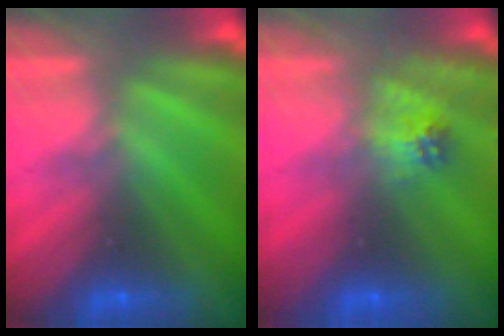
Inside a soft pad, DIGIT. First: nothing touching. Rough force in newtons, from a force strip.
{"total": 2.2}